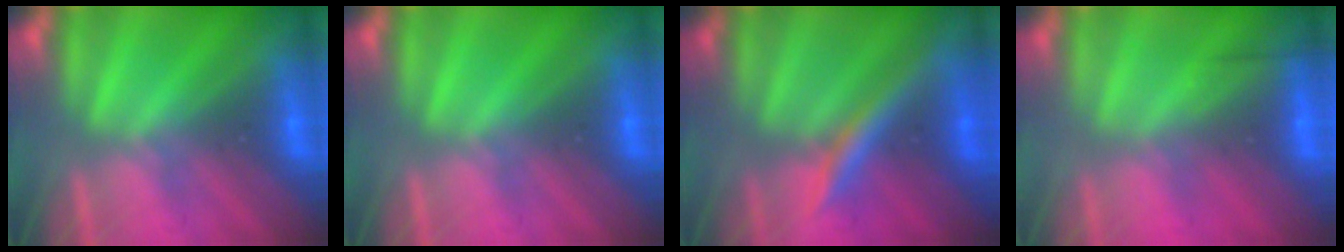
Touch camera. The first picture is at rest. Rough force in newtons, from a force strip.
{"total": 0.0}
{"total": 2.5}
{"total": 2.5}